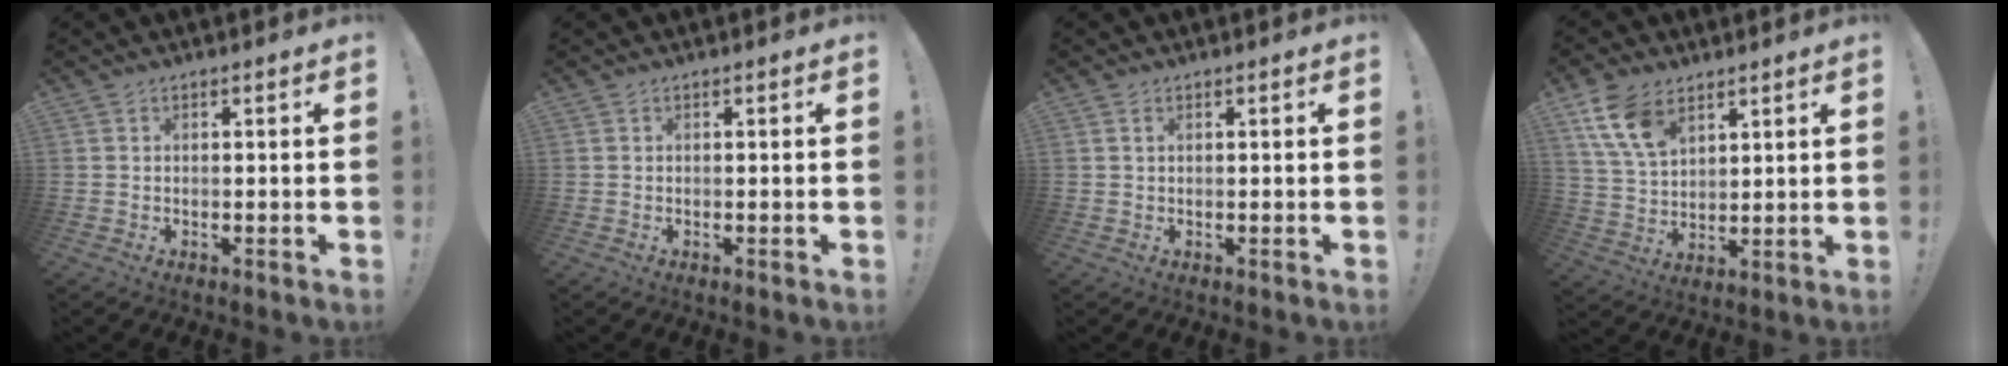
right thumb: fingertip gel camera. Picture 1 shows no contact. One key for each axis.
{"total": 0.0}
{"total": 0.9, "fx": 0.4, "fy": 0.5, "fz": 0.6, "tx": -0.013, "ty": 0.003, "tz": 0.008}
{"total": 11.6, "fx": 6.8, "fy": 6.8, "fz": 6.4, "tx": -0.132, "ty": -0.021, "tz": 0.134}